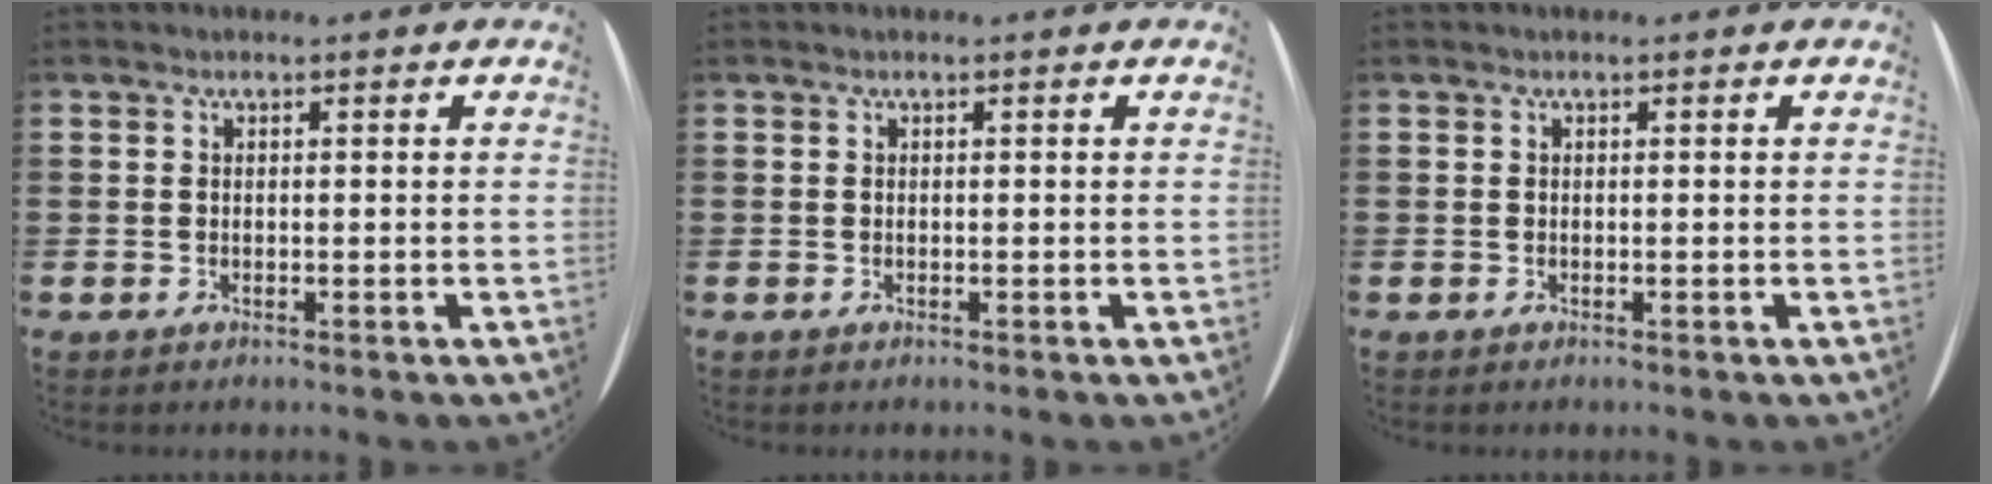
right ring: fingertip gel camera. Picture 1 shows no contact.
{"total": 0.0}
{"total": 0.0}